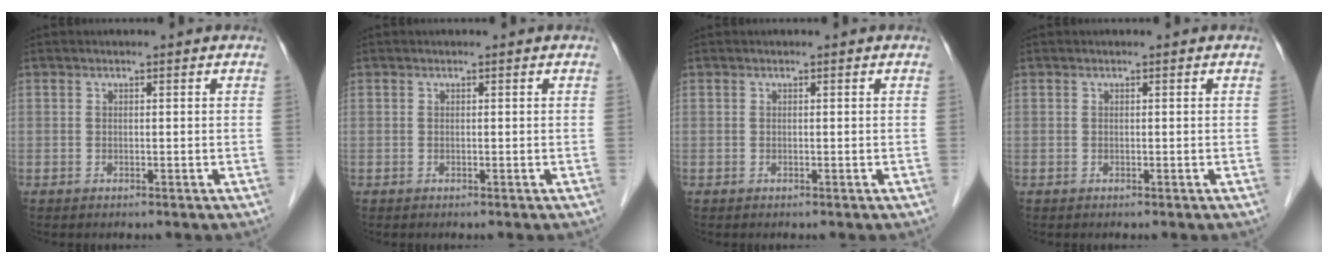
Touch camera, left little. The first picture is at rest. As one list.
[{"total": 0.0}, {"total": 0.0}, {"total": 0.0}]